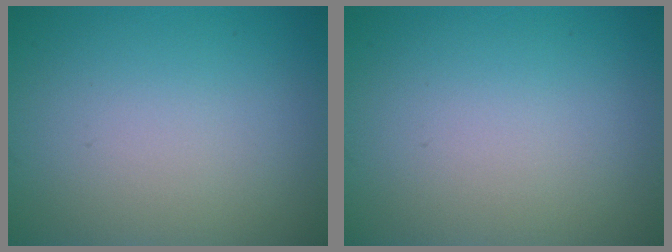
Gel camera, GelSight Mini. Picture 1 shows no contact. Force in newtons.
{"total": 0.0}